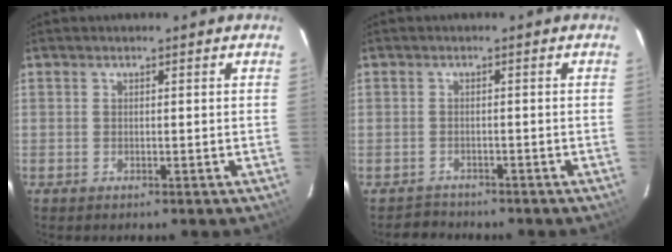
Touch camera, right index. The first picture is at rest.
{"total": 2.7, "force": [-2.1, 1.6, -0.6], "torque": [0.006, 0.015, -0.035]}